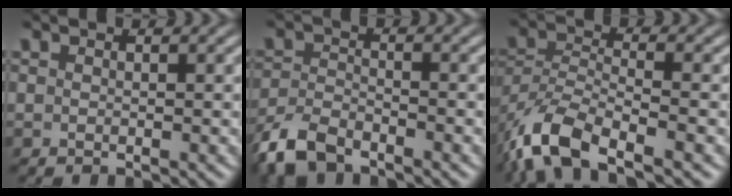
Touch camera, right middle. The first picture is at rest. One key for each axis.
{"total": 4.3, "fx": -3.4, "fy": 2.0, "fz": 1.7, "tx": -0.039, "ty": -0.014, "tz": -0.055}
{"total": 6.6, "fx": -4.1, "fy": 3.2, "fz": 4.0, "tx": -0.098, "ty": -0.034, "tz": -0.056}